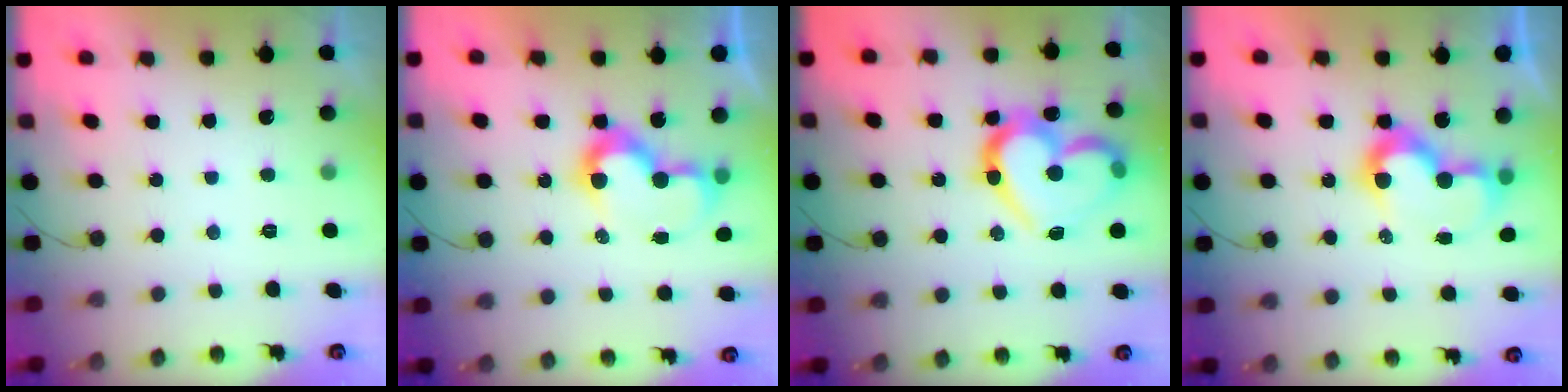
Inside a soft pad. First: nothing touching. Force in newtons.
{"total": 10.0, "press": 10.0, "slide": 0.3}
{"total": 19.4, "press": 19.4, "slide": 1.4}
{"total": 10.0, "press": 10.0, "slide": 0.6}